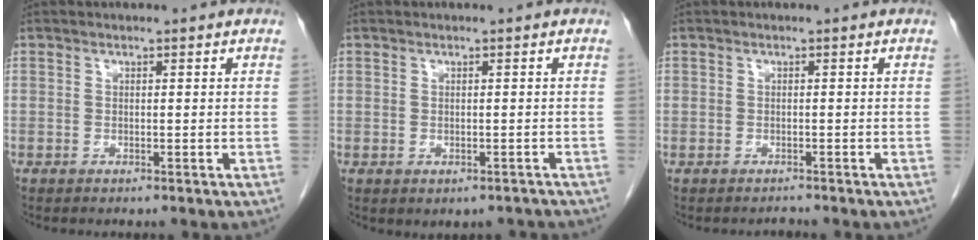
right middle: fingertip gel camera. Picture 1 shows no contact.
{"total": 1.9, "force": [-1.3, 1.2, 0.7], "torque": [-0.006, 0.002, -0.011]}
{"total": 0.8, "force": [-0.7, 0.2, -0.3], "torque": [-0.001, -0.005, -0.014]}